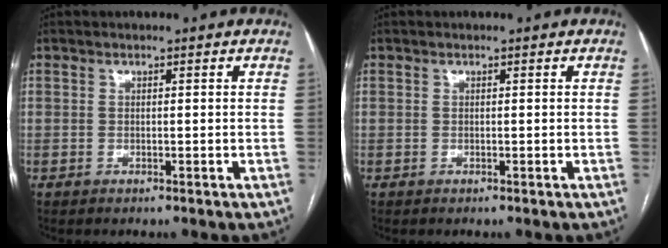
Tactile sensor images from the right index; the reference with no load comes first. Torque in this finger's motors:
{"motor_torque": [0.00, 0.00, -0.01, 0.00]}